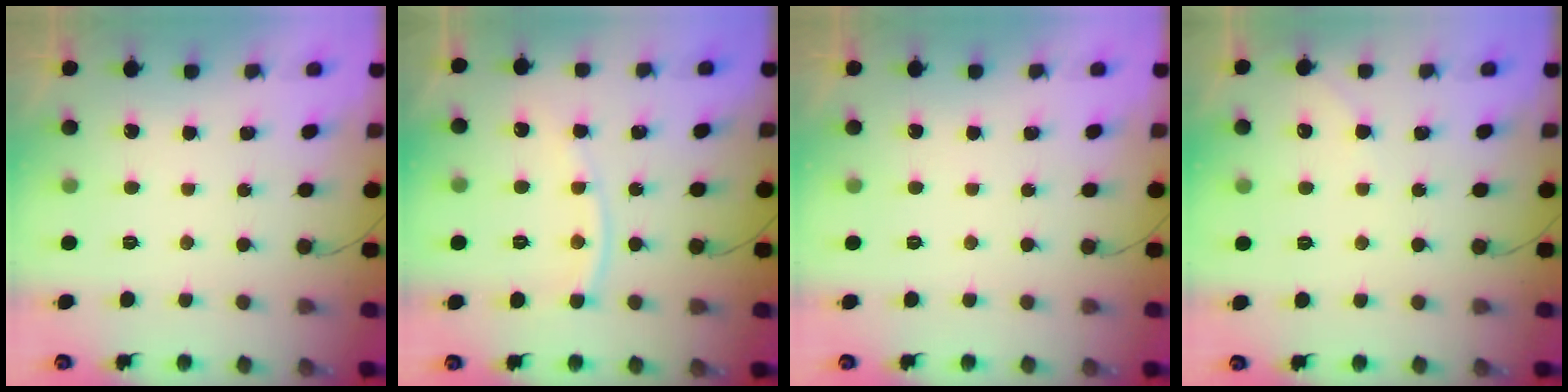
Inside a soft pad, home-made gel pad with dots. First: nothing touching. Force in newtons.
{"total": 8.6, "press": 8.5, "slide": 1.0}
{"total": 0.0}
{"total": 2.7, "press": 2.7, "slide": 0.4}